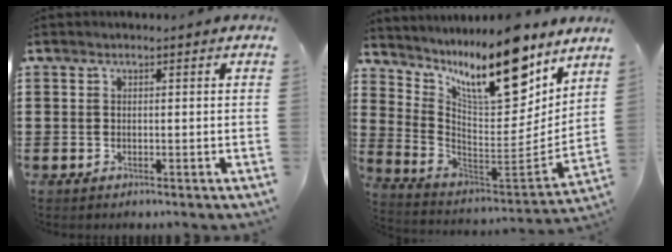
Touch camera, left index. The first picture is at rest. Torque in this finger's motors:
{"motor_torque": [2.14, 0.00, 1.05, 0.21]}